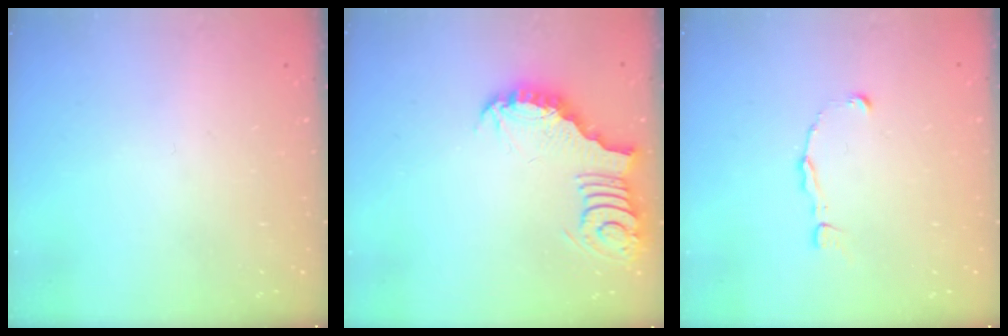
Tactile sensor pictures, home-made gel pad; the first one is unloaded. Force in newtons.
{"total": 3.8, "press": 3.8, "slide": 0.6}
{"total": 1.2, "press": 1.2, "slide": 0.1}